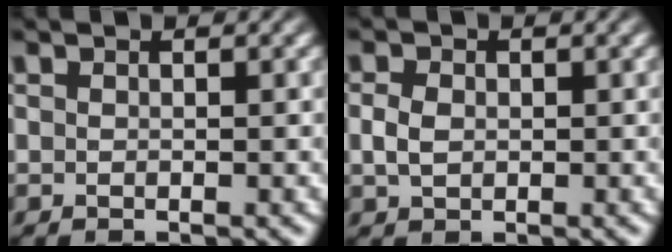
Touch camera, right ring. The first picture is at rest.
{"total": 1.9, "force": [-0.1, 1.4, 1.2], "torque": [-0.027, -0.005, 0.005]}